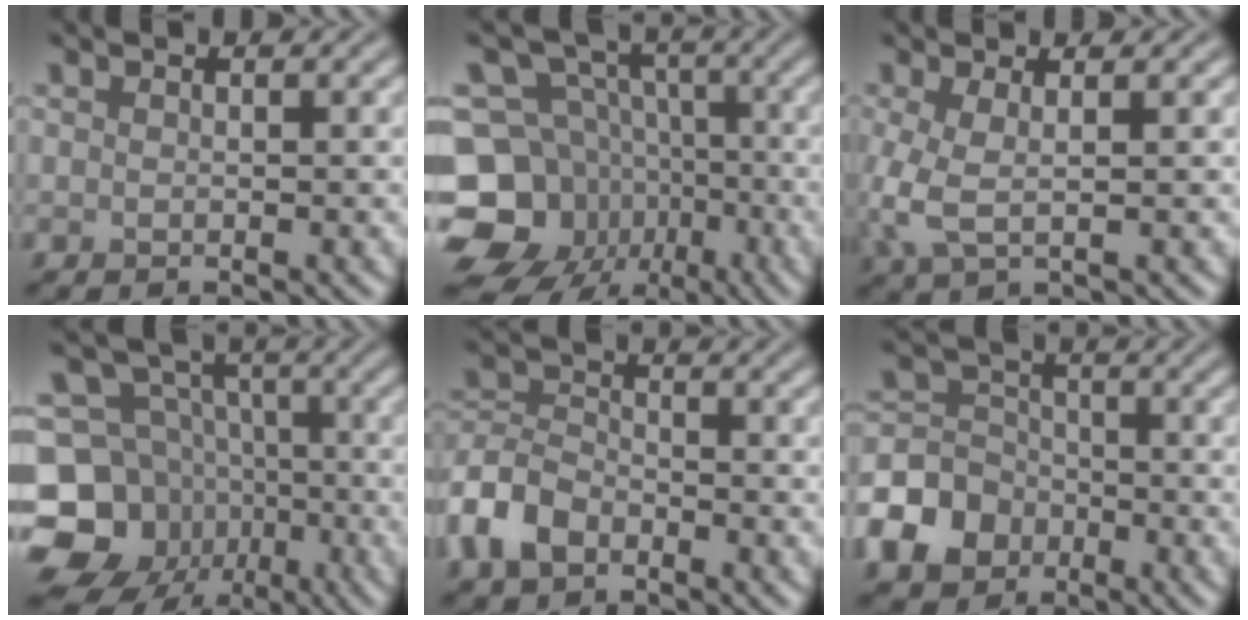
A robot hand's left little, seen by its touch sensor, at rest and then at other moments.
{"total": 14.3, "force": [-6.0, 12.1, 4.9], "torque": [-0.109, -0.019, -0.113]}
{"total": 3.2, "force": [0.0, 1.1, 3.0], "torque": [-0.080, -0.002, -0.004]}
{"total": 12.8, "force": [-5.4, 10.9, 4.2], "torque": [-0.088, -0.011, -0.109]}
{"total": 4.3, "force": [-2.6, 2.6, 2.2], "torque": [-0.048, 0.002, -0.064]}
{"total": 6.9, "force": [-3.5, 5.4, 2.5], "torque": [-0.049, -0.003, -0.089]}